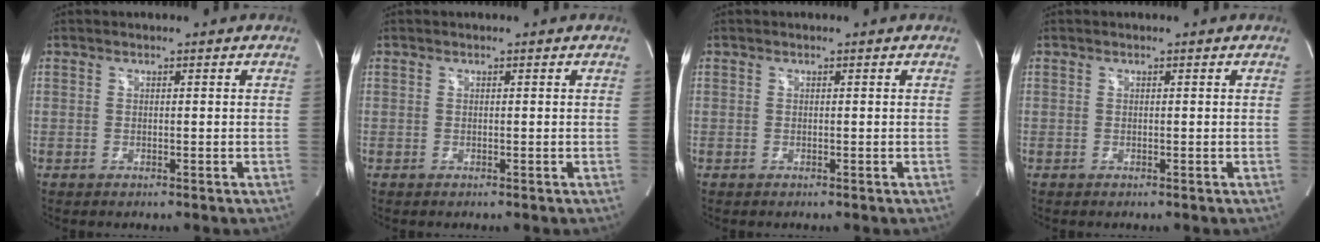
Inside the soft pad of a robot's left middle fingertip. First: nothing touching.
{"total": 0.0}
{"total": 0.0}
{"total": 0.0}